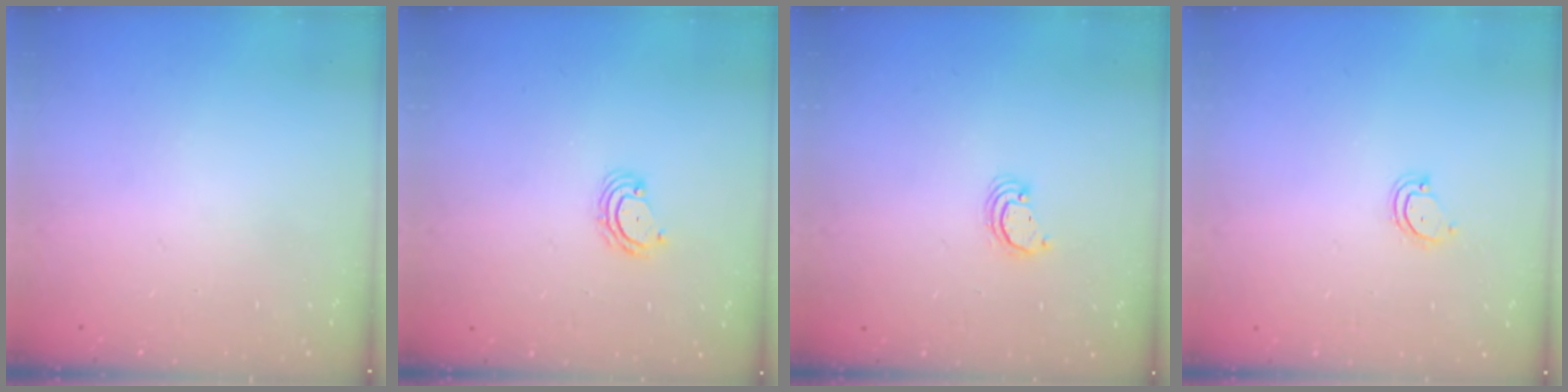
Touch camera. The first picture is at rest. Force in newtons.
{"total": 4.1, "press": 4.1, "slide": 0.4}
{"total": 2.7, "press": 2.7, "slide": 0.2}
{"total": 3.8, "press": 3.8, "slide": 0.4}